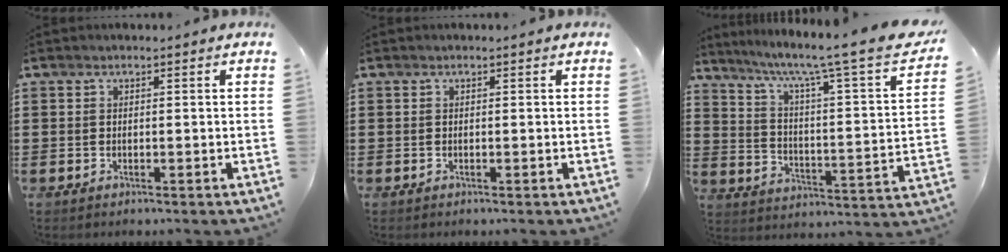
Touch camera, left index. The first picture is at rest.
{"total": 0.0}
{"total": 7.7, "force": [5.7, -0.2, 5.2], "torque": [-0.121, -0.048, 0.085]}